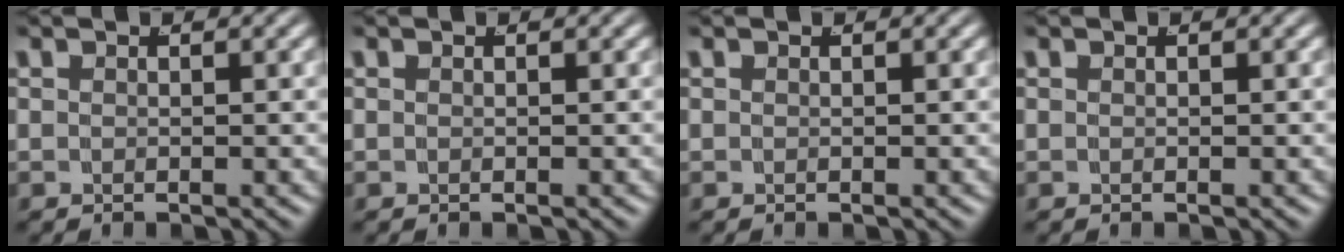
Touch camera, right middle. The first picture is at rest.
{"total": 0.0}
{"total": 0.0}
{"total": 0.0}